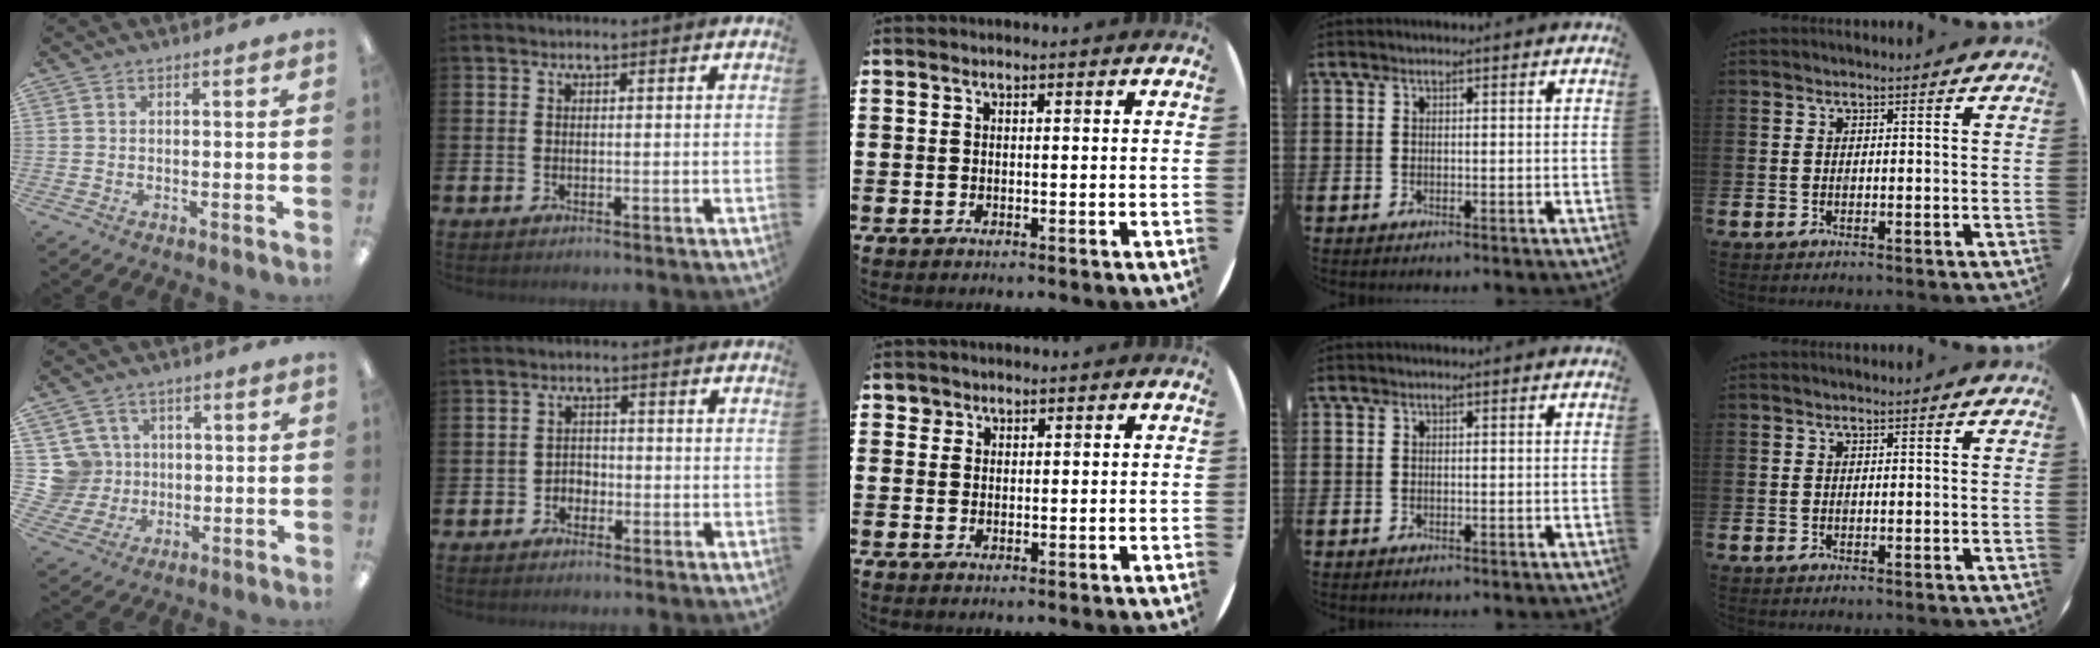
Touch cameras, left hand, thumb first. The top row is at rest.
{"thumb": {"total": 8.9, "force": [2.1, 8.6, 1.3], "torque": [-0.063, 0.000, 0.049]}, "index": {"total": 2.0, "force": [-1.3, 1.4, 0.3], "torque": [-0.004, 0.001, -0.032]}, "middle": {"total": 1.5, "force": [1.2, 0.8, 0.1], "torque": [0.005, -0.001, 0.024]}}